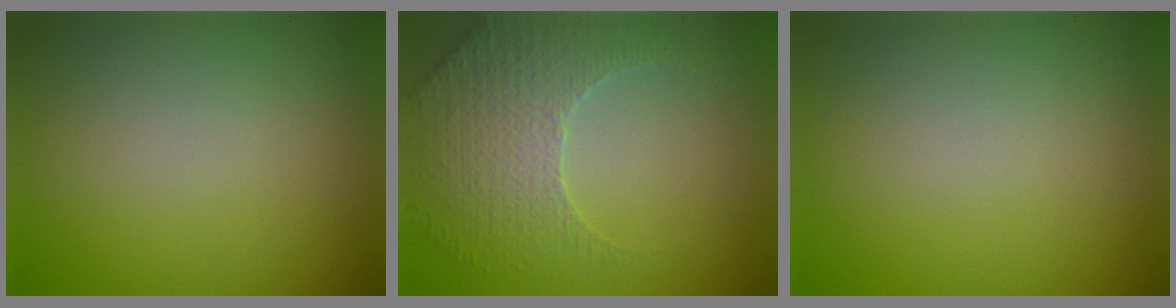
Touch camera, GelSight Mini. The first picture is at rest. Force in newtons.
{"total": 3.7, "press": 3.6, "slide": 1.0}
{"total": 0.0}